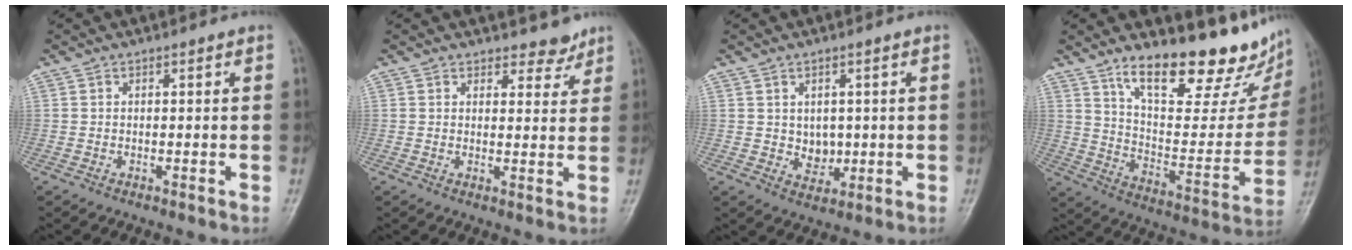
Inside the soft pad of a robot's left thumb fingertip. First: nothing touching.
{"total": 3.5, "force": [3.0, 1.6, 0.4], "torque": [0.017, -0.025, 0.037]}
{"total": 3.8, "force": [0.4, 3.1, 2.2], "torque": [-0.015, -0.007, 0.016]}
{"total": 24.8, "force": [16.9, 8.6, 16.1], "torque": [-0.185, -0.086, 0.260]}